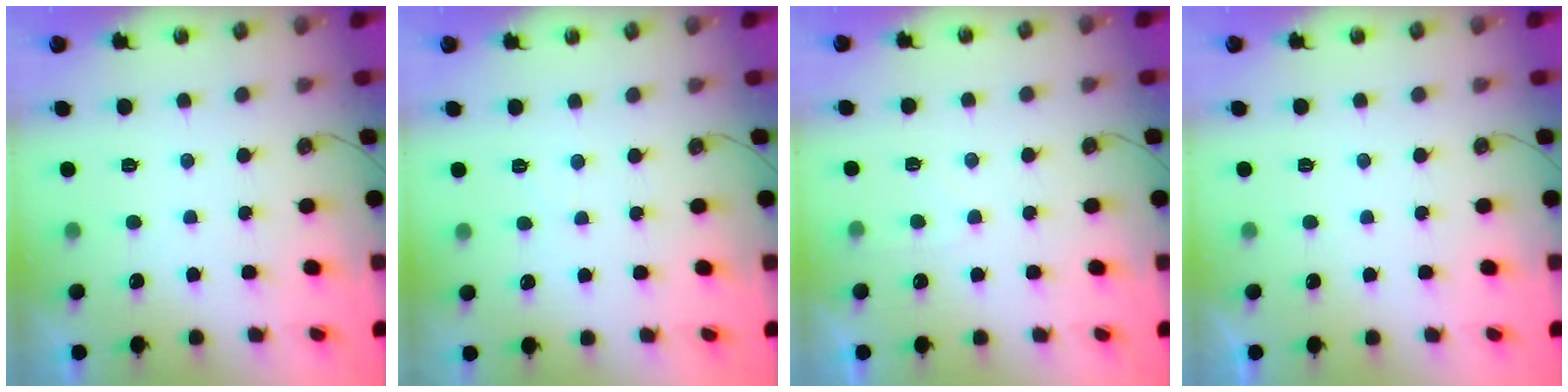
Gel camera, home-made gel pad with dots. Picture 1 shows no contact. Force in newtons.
{"total": 2.8, "press": 2.8, "slide": 0.5}
{"total": 3.3, "press": 3.3, "slide": 0.4}
{"total": 0.0}